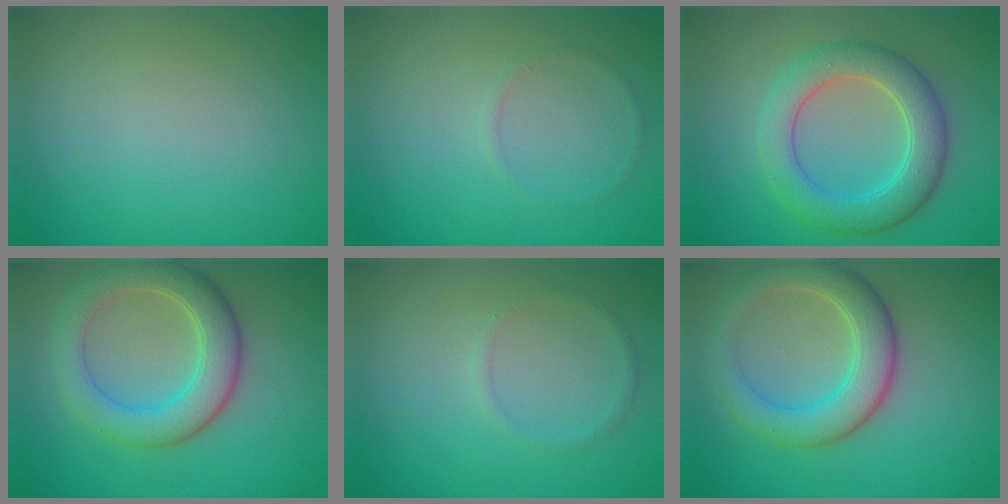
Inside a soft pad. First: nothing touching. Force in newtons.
{"total": 0.5, "press": 0.5, "slide": 0.1}
{"total": 5.6, "press": 5.6, "slide": 0.2}
{"total": 5.7, "press": 5.7, "slide": 0.3}
{"total": 0.8, "press": 0.8, "slide": 0.1}
{"total": 5.5, "press": 5.5, "slide": 0.2}